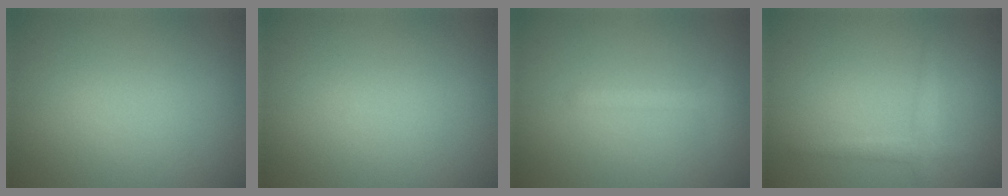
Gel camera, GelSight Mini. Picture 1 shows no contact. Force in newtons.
{"total": 0.0}
{"total": 1.3, "press": 1.3, "slide": 0.1}
{"total": 1.6, "press": 1.6, "slide": 0.1}